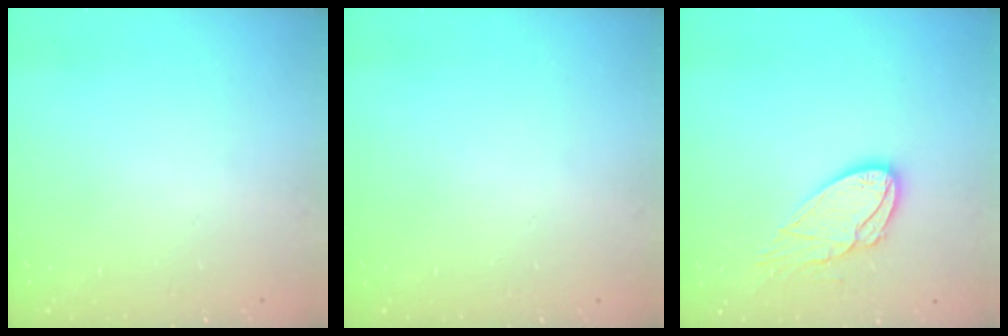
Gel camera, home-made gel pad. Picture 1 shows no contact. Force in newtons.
{"total": 0.0}
{"total": 11.0, "press": 10.9, "slide": 0.5}